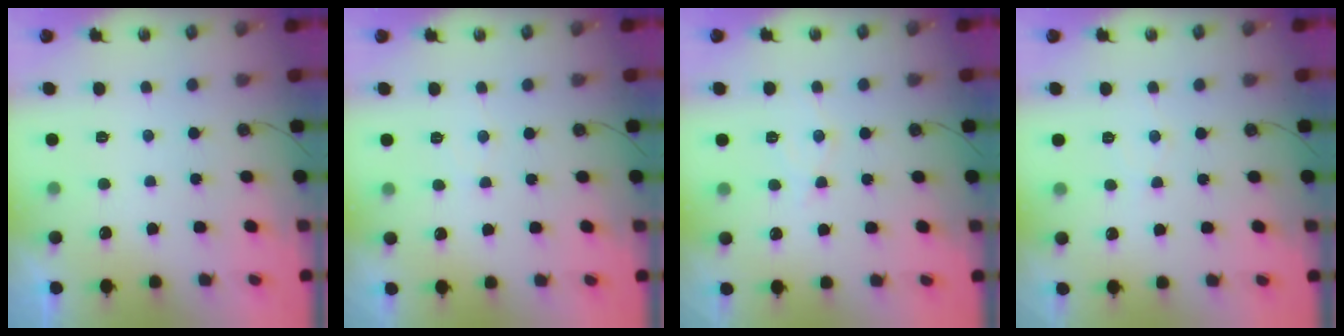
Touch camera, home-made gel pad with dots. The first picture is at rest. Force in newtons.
{"total": 4.7, "press": 4.7, "slide": 0.6}
{"total": 7.2, "press": 7.1, "slide": 0.6}
{"total": 4.9, "press": 4.8, "slide": 0.7}